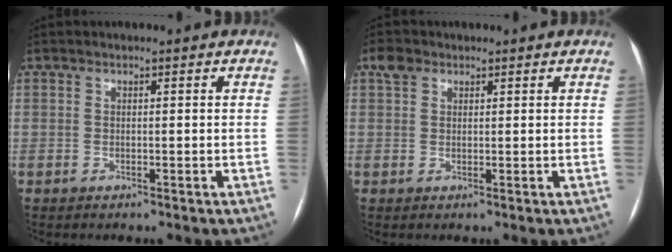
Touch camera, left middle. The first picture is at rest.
{"total": 2.3, "force": [1.4, 1.6, 0.8], "torque": [-0.019, 0.016, 0.024]}